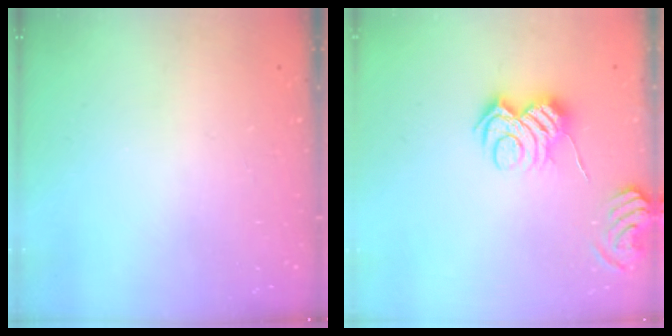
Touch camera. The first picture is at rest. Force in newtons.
{"total": 9.7, "press": 9.6, "slide": 0.8}